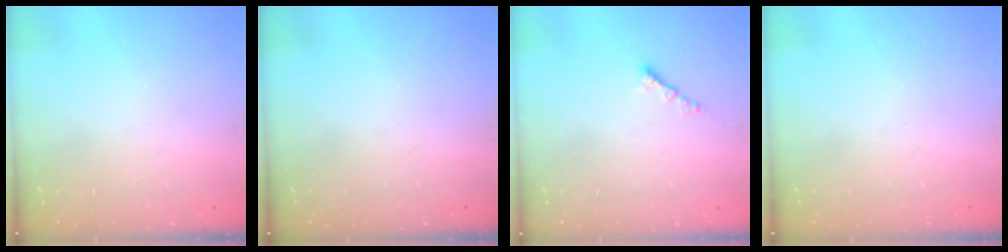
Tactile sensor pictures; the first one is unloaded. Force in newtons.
{"total": 0.0}
{"total": 1.8, "press": 1.8, "slide": 0.2}
{"total": 0.0}